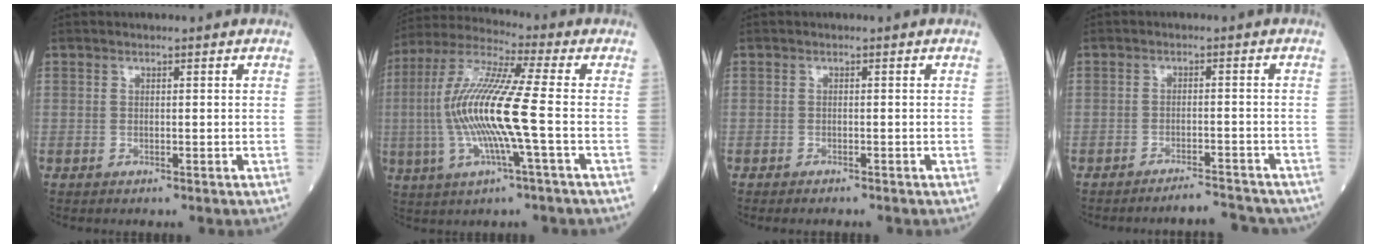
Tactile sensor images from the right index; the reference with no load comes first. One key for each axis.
{"total": 14.5, "fx": -1.9, "fy": 0.2, "fz": 14.4, "tx": -0.300, "ty": 0.002, "tz": -0.046}
{"total": 1.2, "fx": -1.1, "fy": 0.2, "fz": 0.4, "tx": -0.004, "ty": -0.001, "tz": -0.016}
{"total": 5.1, "fx": -5.0, "fy": 0.8, "fz": 0.7, "tx": 0.002, "ty": 0.007, "tz": -0.072}